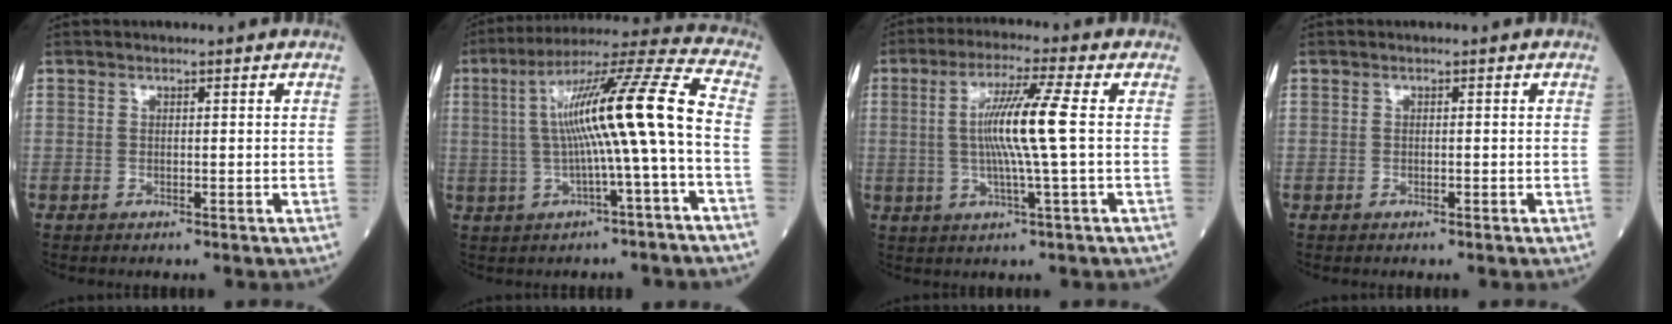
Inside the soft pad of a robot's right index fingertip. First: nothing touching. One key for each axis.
{"total": 14.9, "fx": -0.4, "fy": -0.6, "fz": 14.8, "tx": -0.249, "ty": 0.030, "tz": -0.010}
{"total": 9.1, "fx": 0.5, "fy": -1.2, "fz": 9.0, "tx": -0.177, "ty": 0.001, "tz": 0.009}
{"total": 0.0}